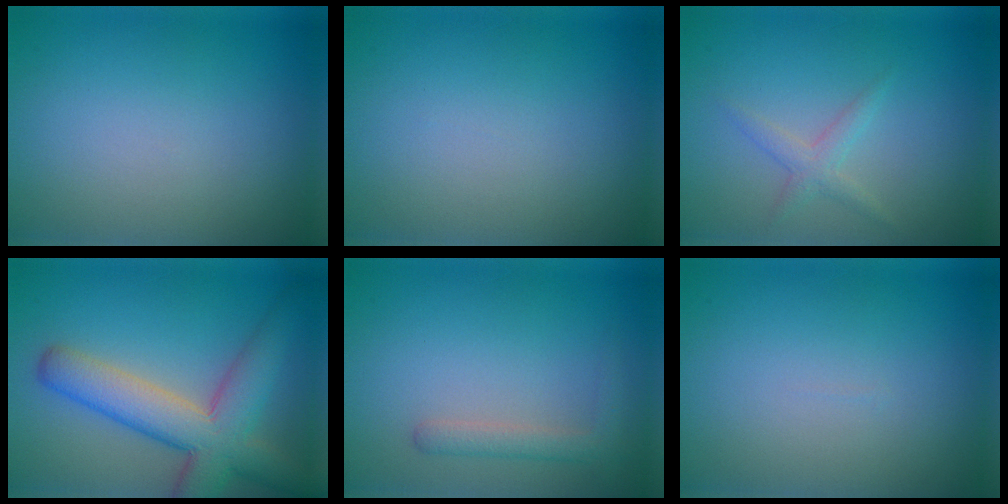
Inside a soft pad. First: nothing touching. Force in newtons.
{"total": 0.0}
{"total": 1.6, "press": 1.6, "slide": 0.0}
{"total": 7.8, "press": 7.8, "slide": 0.4}
{"total": 1.9, "press": 1.9, "slide": 0.1}
{"total": 0.0}